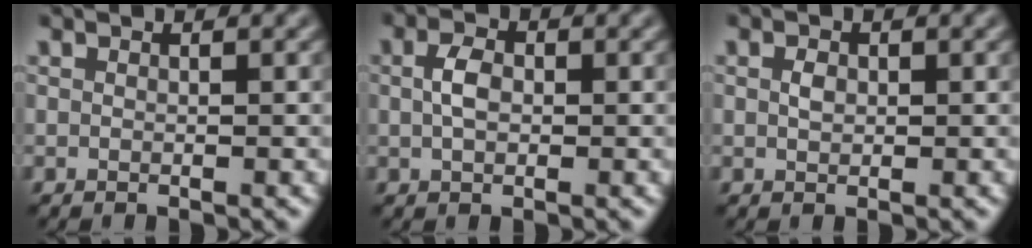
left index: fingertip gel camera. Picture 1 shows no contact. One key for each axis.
{"total": 2.2, "fx": -0.2, "fy": 1.5, "fz": 1.6, "tx": -0.039, "ty": 0.005, "tz": -0.003}
{"total": 0.9, "fx": -0.2, "fy": 0.7, "fz": 0.5, "tx": -0.014, "ty": 0.002, "tz": 0.001}